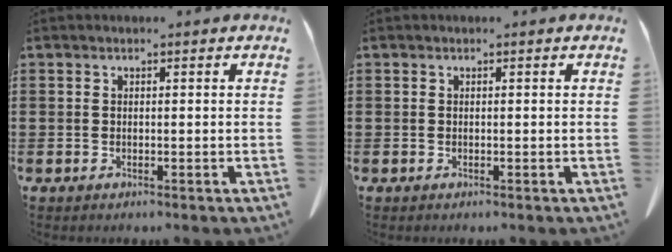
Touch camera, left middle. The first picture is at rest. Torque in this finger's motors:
{"motor_torque": [0.00, 0.00, 0.00, 0.00]}